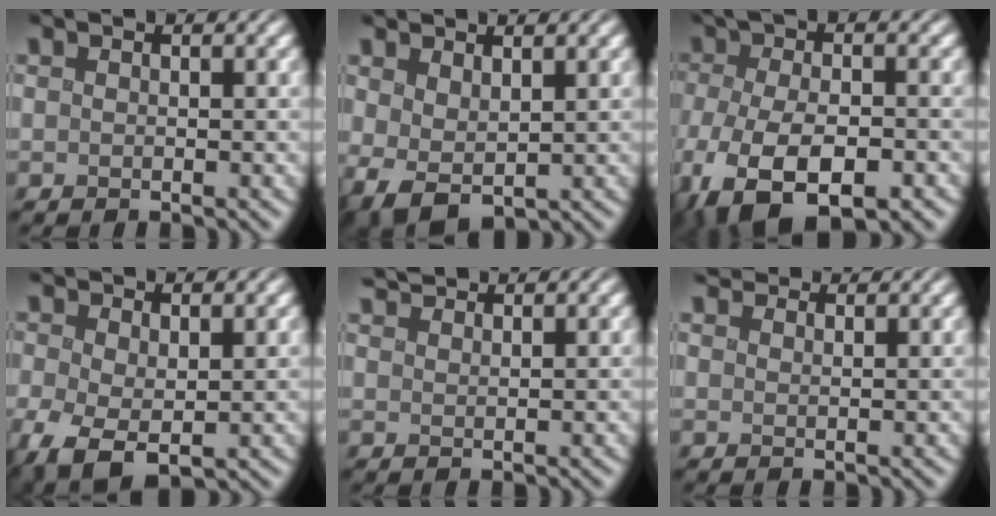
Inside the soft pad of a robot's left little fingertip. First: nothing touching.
{"total": 2.5, "force": [0.4, 1.5, 2.0], "torque": [-0.050, -0.007, 0.016]}
{"total": 12.0, "force": [-5.8, 5.5, 8.9], "torque": [-0.178, -0.032, -0.078]}
{"total": 4.1, "force": [-1.0, 2.3, 3.3], "torque": [-0.083, -0.012, -0.012]}
{"total": 3.0, "force": [2.9, 0.3, 0.7], "torque": [-0.011, 0.011, 0.044]}
{"total": 4.5, "force": [4.0, 1.4, 1.5], "torque": [-0.029, 0.018, 0.045]}